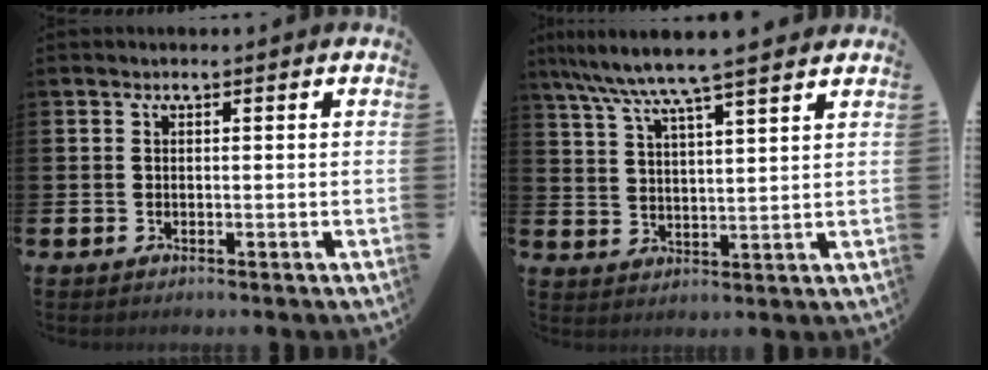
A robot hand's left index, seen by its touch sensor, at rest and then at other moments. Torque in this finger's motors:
{"motor_torque": [0.33, -0.31, 1.02, 0.21]}